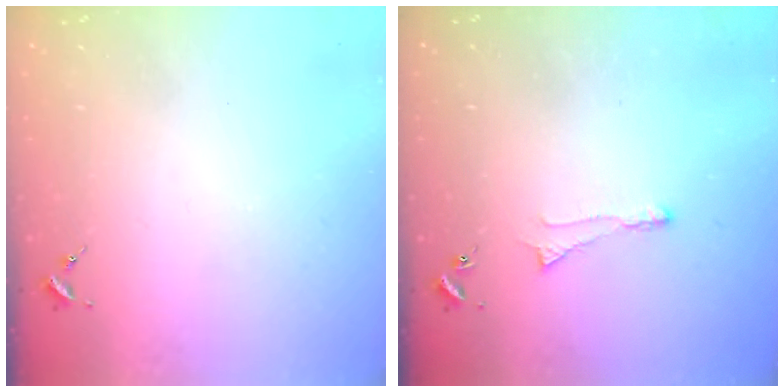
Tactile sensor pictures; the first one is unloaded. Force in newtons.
{"total": 3.4, "press": 3.3, "slide": 0.7}